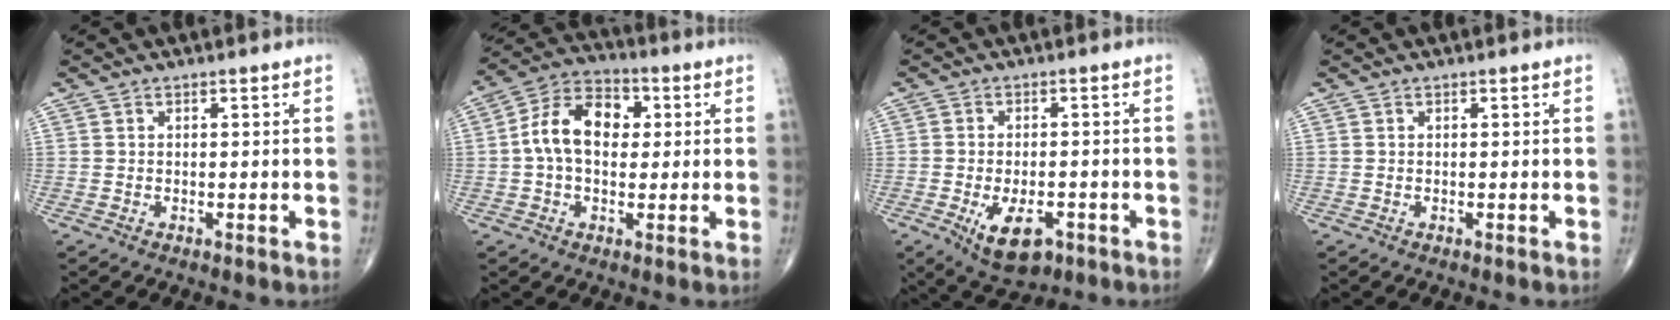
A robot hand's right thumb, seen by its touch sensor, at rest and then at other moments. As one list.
[{"total": 11.9, "force": [1.2, 7.9, 8.8], "torque": [-0.142, 0.029, 0.010]}, {"total": 8.7, "force": [-3.6, 4.5, 6.5], "torque": [-0.096, 0.005, -0.049]}, {"total": 0.0}]